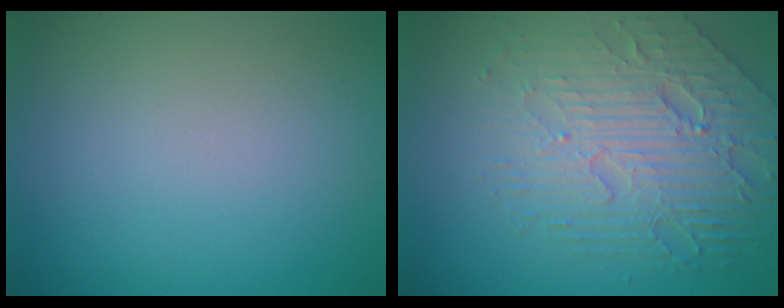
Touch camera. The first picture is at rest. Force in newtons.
{"total": 6.8, "press": 4.9, "slide": 4.7}